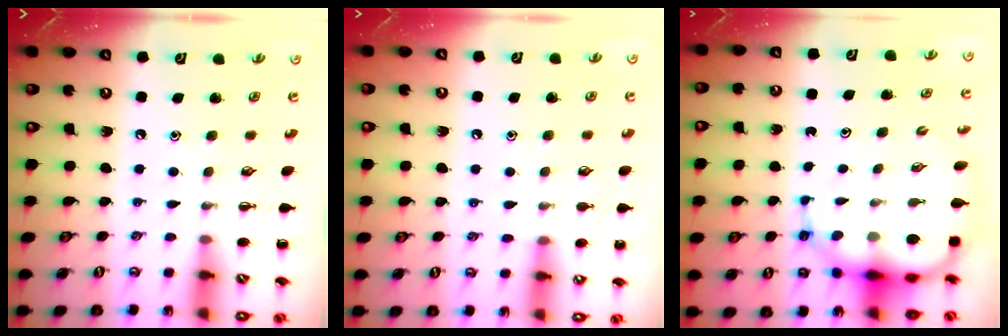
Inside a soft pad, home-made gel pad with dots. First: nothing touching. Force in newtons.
{"total": 7.2, "press": 6.9, "slide": 2.0}
{"total": 10.7, "press": 10.3, "slide": 3.1}